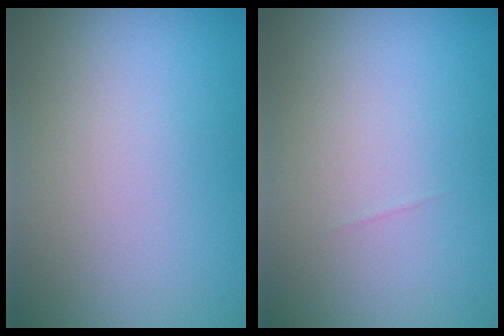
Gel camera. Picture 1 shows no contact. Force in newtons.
{"total": 0.0}